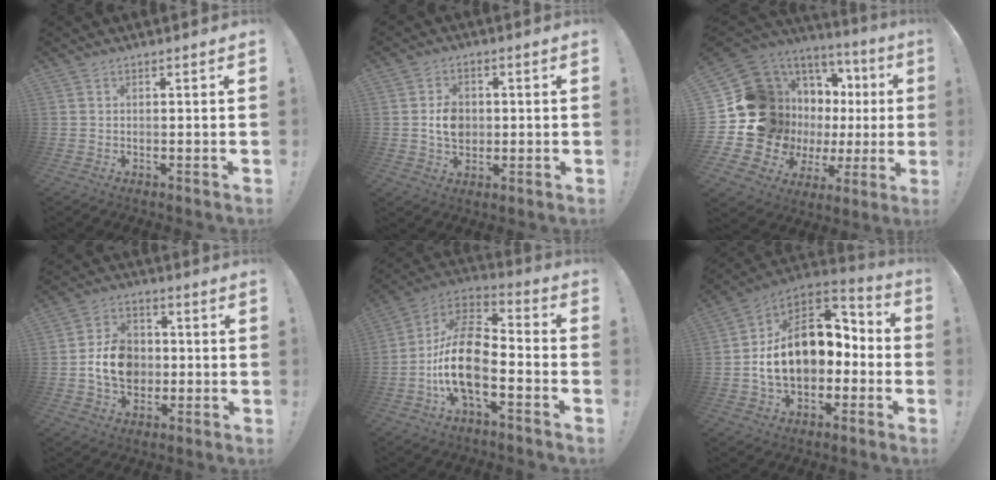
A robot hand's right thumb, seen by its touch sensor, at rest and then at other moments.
{"total": 6.9, "force": [-0.1, 5.5, 4.1], "torque": [-0.049, 0.006, 0.000]}
{"total": 19.9, "force": [2.9, 15.9, 11.6], "torque": [-0.190, -0.075, 0.122]}
{"total": 11.9, "force": [-1.6, 9.6, 6.8], "torque": [-0.110, 0.015, -0.022]}
{"total": 17.1, "force": [-5.3, 8.5, 13.9], "torque": [-0.277, 0.025, -0.087]}
{"total": 19.9, "force": [1.1, 13.6, 14.5], "torque": [-0.224, 0.004, 0.032]}